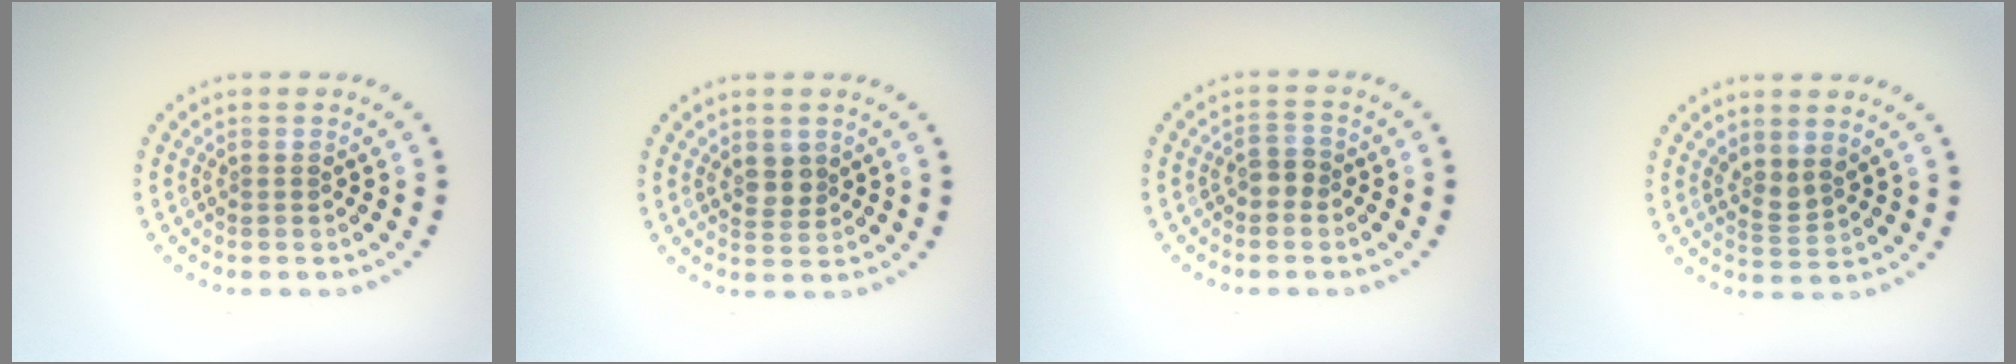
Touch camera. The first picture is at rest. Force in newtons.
{"total": 1.8, "press": 1.7, "slide": 0.7}
{"total": 1.5, "press": 1.3, "slide": 0.7}
{"total": 1.8, "press": 1.4, "slide": 1.2}